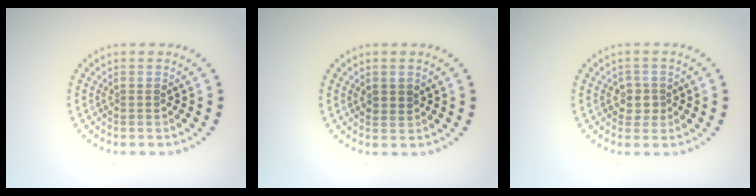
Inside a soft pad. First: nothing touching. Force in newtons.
{"total": 1.3, "press": 1.1, "slide": 0.5}
{"total": 1.6, "press": 1.4, "slide": 0.8}